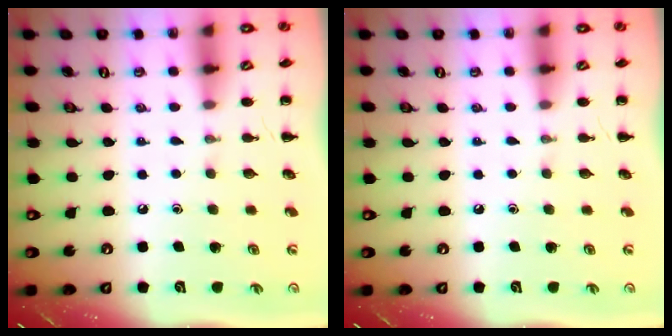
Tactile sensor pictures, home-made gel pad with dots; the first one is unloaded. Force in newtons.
{"total": 0.0}